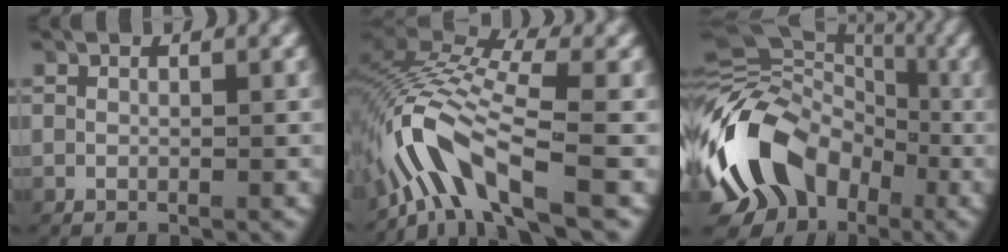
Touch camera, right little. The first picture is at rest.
{"total": 7.8, "force": [-1.4, 4.2, 6.4], "torque": [-0.146, -0.011, -0.027]}
{"total": 14.0, "force": [-1.6, 11.2, 8.1], "torque": [-0.173, -0.024, -0.022]}